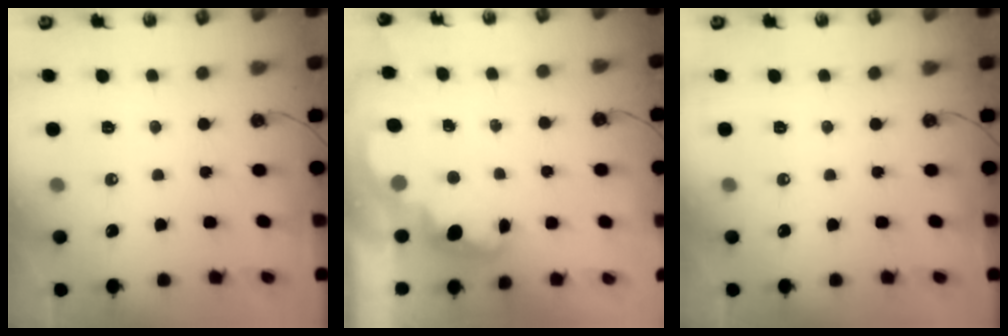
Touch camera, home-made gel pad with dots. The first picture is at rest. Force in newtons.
{"total": 2.3, "press": 2.2, "slide": 0.6}
{"total": 0.0}